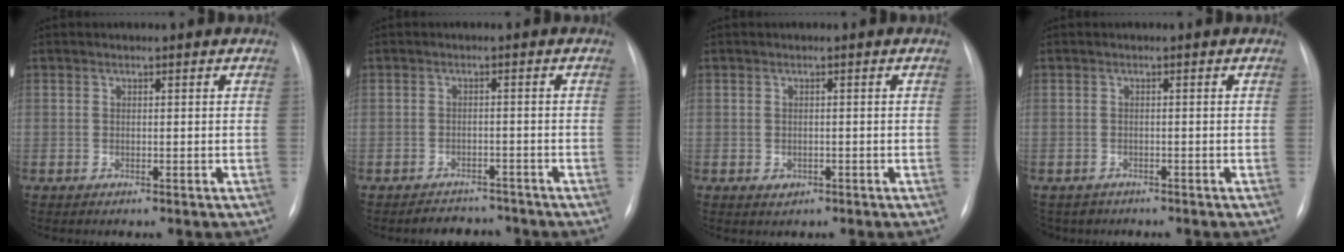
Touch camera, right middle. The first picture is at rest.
{"total": 4.8, "force": [-4.3, 2.0, 0.5], "torque": [-0.003, 0.006, -0.058]}
{"total": 1.4, "force": [-0.6, 1.2, 0.6], "torque": [-0.008, 0.002, -0.003]}
{"total": 3.0, "force": [-2.2, 1.9, -0.1], "torque": [0.003, 0.001, -0.036]}